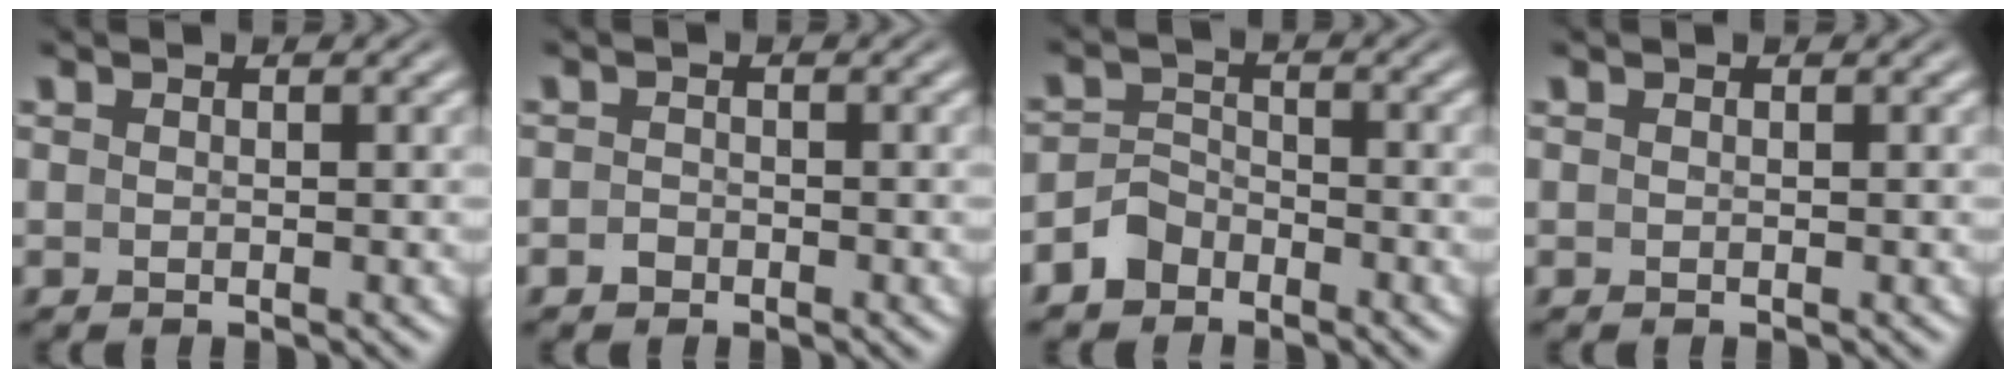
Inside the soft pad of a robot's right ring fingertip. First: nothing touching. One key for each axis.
{"total": 1.1, "fx": -1.0, "fy": 0.4, "fz": -0.1, "tx": -0.003, "ty": -0.011, "tz": -0.012}
{"total": 4.0, "fx": -3.0, "fy": 2.4, "fz": 0.9, "tx": -0.018, "ty": -0.012, "tz": -0.048}
{"total": 0.0}